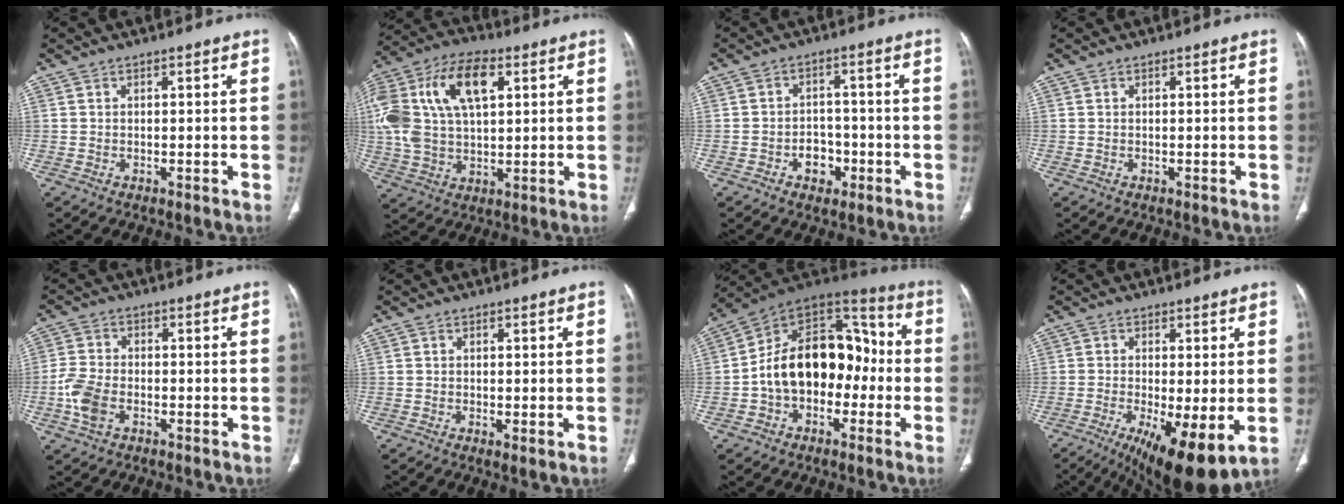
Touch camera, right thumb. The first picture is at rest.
{"total": 22.2, "force": [6.6, 12.4, 17.2], "torque": [-0.372, 0.027, 0.117]}
{"total": 5.2, "force": [-2.1, 3.9, 2.6], "torque": [-0.013, 0.022, -0.031]}
{"total": 0.0}
{"total": 6.4, "force": [-2.2, 4.0, 4.5], "torque": [-0.104, 0.009, -0.046]}
{"total": 1.4, "force": [-0.3, 0.3, 1.3], "torque": [-0.027, -0.007, -0.004]}
{"total": 19.6, "force": [-2.4, 13.1, 14.3], "torque": [-0.193, 0.059, -0.045]}
{"total": 13.0, "force": [-4.0, 3.7, 11.8], "torque": [-0.178, -0.021, -0.052]}